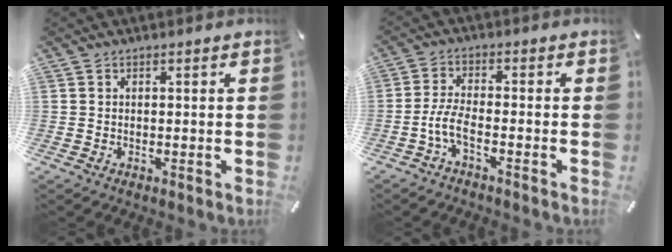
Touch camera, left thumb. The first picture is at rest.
{"total": 5.3, "force": [-2.6, 1.6, 4.3], "torque": [-0.101, -0.004, -0.052]}